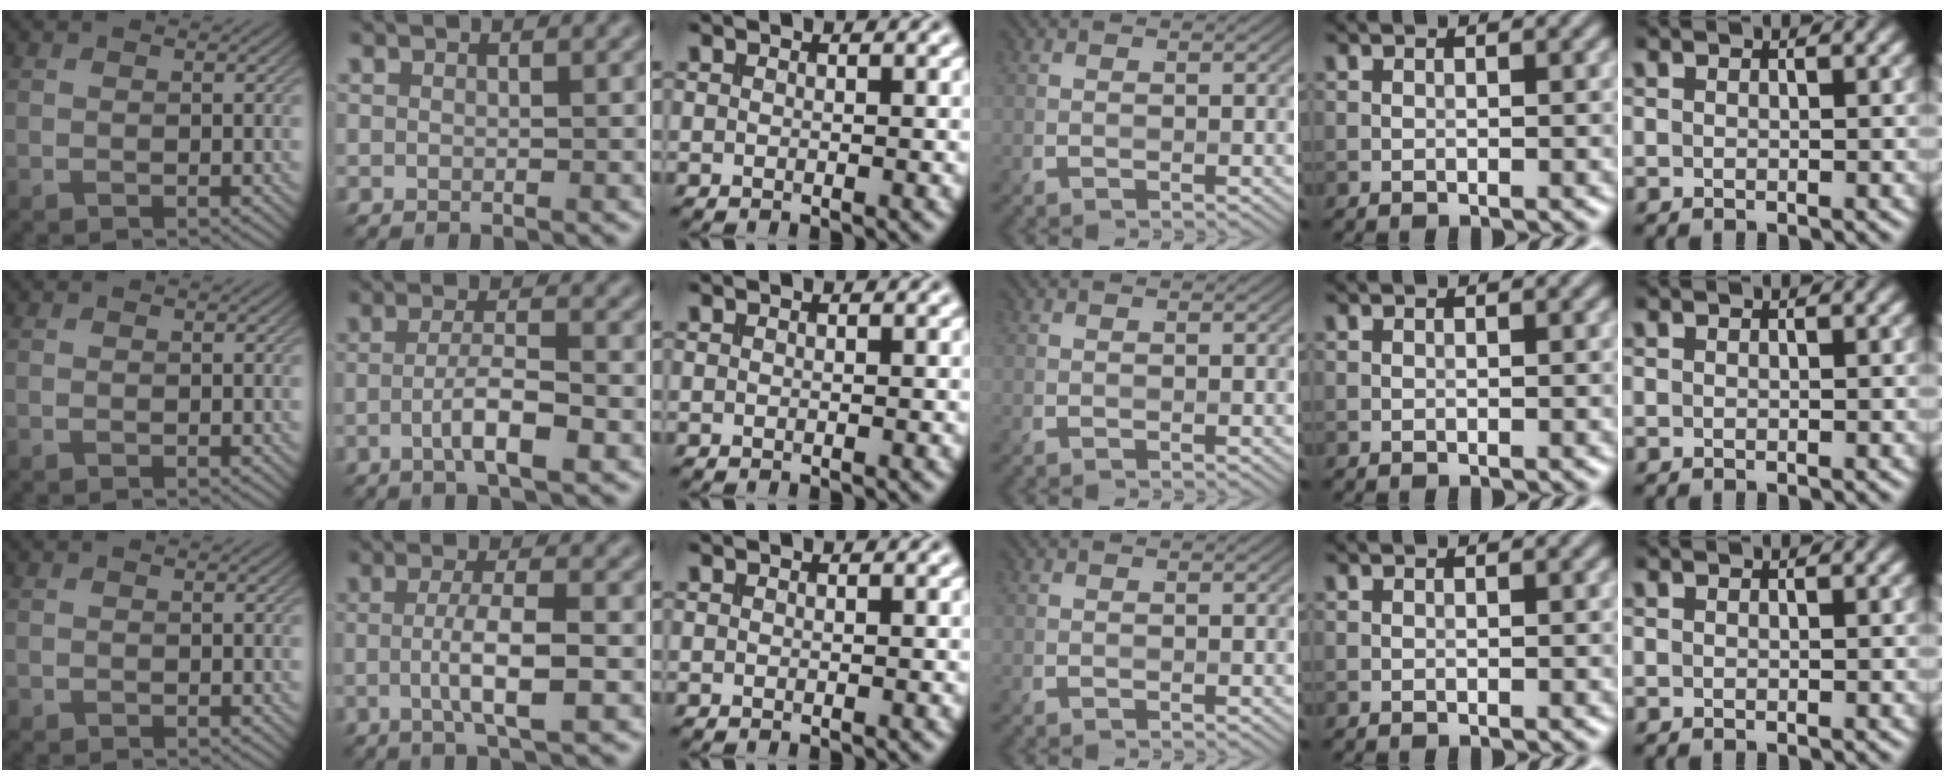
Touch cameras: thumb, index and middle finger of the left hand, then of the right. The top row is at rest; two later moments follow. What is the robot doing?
{"motion": "insert", "object": "coin"}